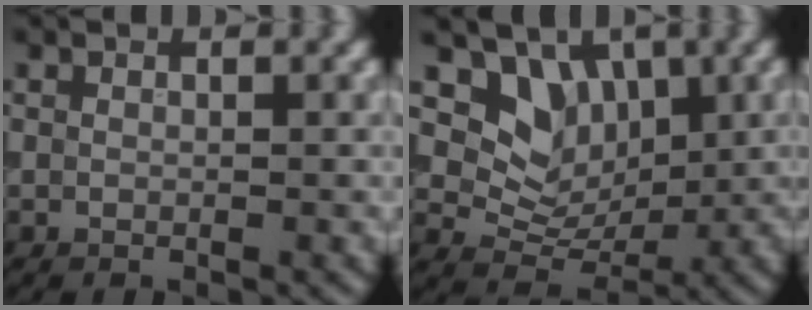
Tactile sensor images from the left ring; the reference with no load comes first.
{"total": 5.0, "force": [2.1, 3.8, 2.4], "torque": [-0.040, -0.015, 0.033]}